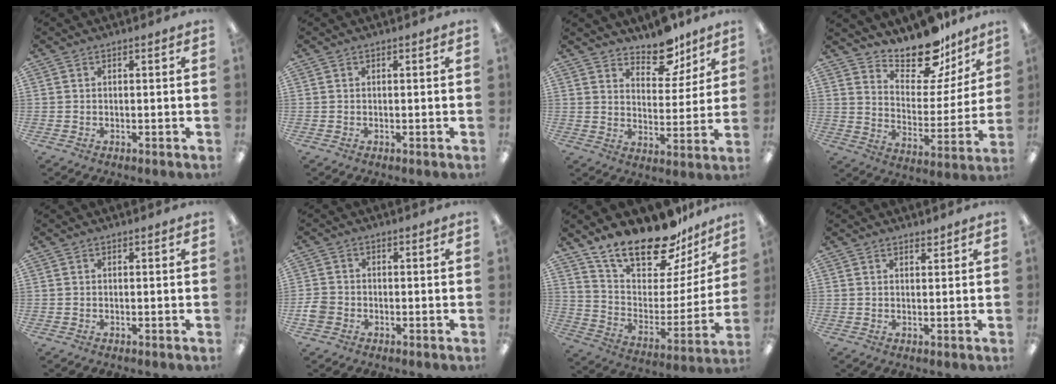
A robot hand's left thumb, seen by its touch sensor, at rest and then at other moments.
{"total": 0.0}
{"total": 10.1, "force": [8.4, 4.7, 3.3], "torque": [-0.032, -0.063, 0.149]}
{"total": 15.4, "force": [13.3, 5.5, 5.5], "torque": [-0.083, -0.107, 0.233]}
{"total": 0.0}
{"total": 3.7, "force": [-1.4, 3.0, 1.6], "torque": [-0.030, 0.007, -0.026]}
{"total": 21.3, "force": [17.2, 7.9, 9.8], "torque": [-0.160, -0.124, 0.302]}
{"total": 1.3, "force": [1.2, 0.3, 0.2], "torque": [0.003, -0.005, 0.022]}